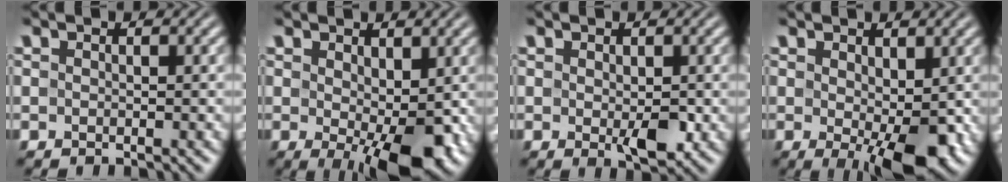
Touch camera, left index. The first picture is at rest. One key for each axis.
{"total": 7.2, "fx": -0.7, "fy": 3.2, "fz": 6.5, "tx": -0.105, "ty": -0.014, "tz": -0.002}
{"total": 2.7, "fx": -0.3, "fy": 1.2, "fz": 2.3, "tx": -0.038, "ty": -0.008, "tz": 0.001}
{"total": 6.4, "fx": -0.5, "fy": 2.6, "fz": 5.8, "tx": -0.096, "ty": -0.013, "tz": -0.001}